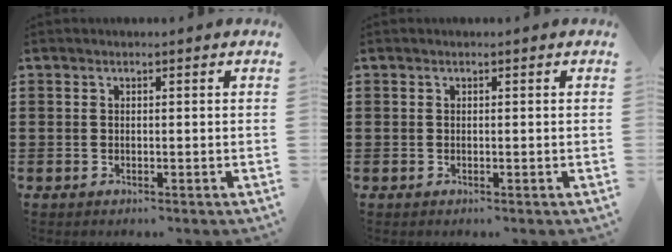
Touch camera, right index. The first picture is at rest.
{"total": 0.0}